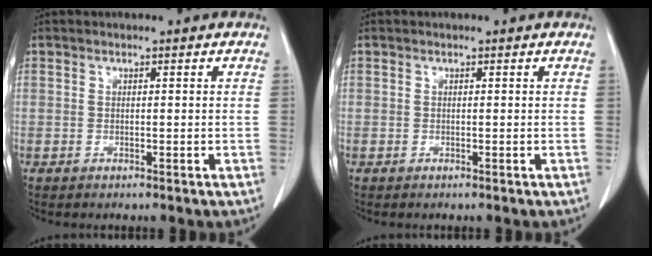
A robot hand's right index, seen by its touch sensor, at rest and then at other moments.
{"total": 0.0}